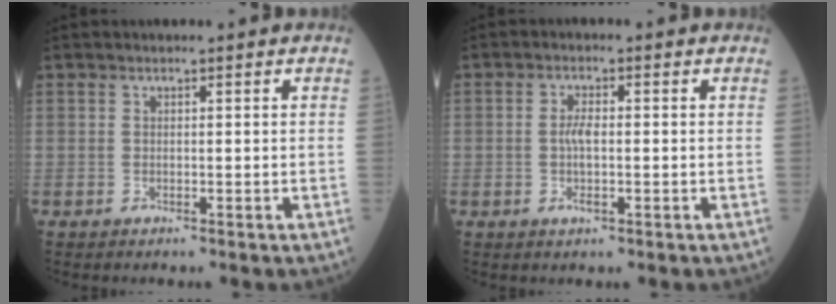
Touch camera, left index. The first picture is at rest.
{"total": 3.0, "force": [-0.3, 1.0, 2.8], "torque": [-0.061, -0.001, -0.006]}